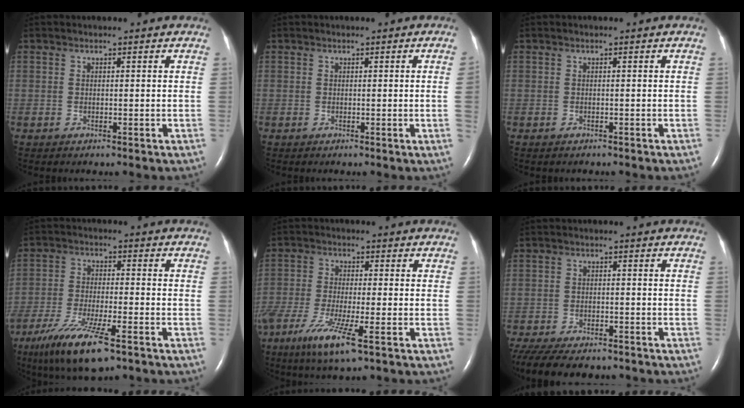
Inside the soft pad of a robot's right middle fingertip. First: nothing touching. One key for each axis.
{"total": 1.5, "fx": -0.1, "fy": -0.7, "fz": 1.3, "tx": -0.015, "ty": -0.001, "tz": -0.001}
{"total": 0.9, "fx": -0.8, "fy": 0.4, "fz": 0.3, "tx": -0.008, "ty": 0.000, "tz": -0.006}
{"total": 11.2, "fx": -6.9, "fy": 2.0, "fz": 8.6, "tx": -0.168, "ty": -0.027, "tz": -0.120}
{"total": 8.8, "fx": -4.7, "fy": 0.7, "fz": 7.4, "tx": -0.154, "ty": -0.027, "tz": -0.086}
{"total": 15.7, "fx": -12.9, "fy": 5.4, "fz": 7.3, "tx": -0.180, "ty": -0.025, "tz": -0.177}